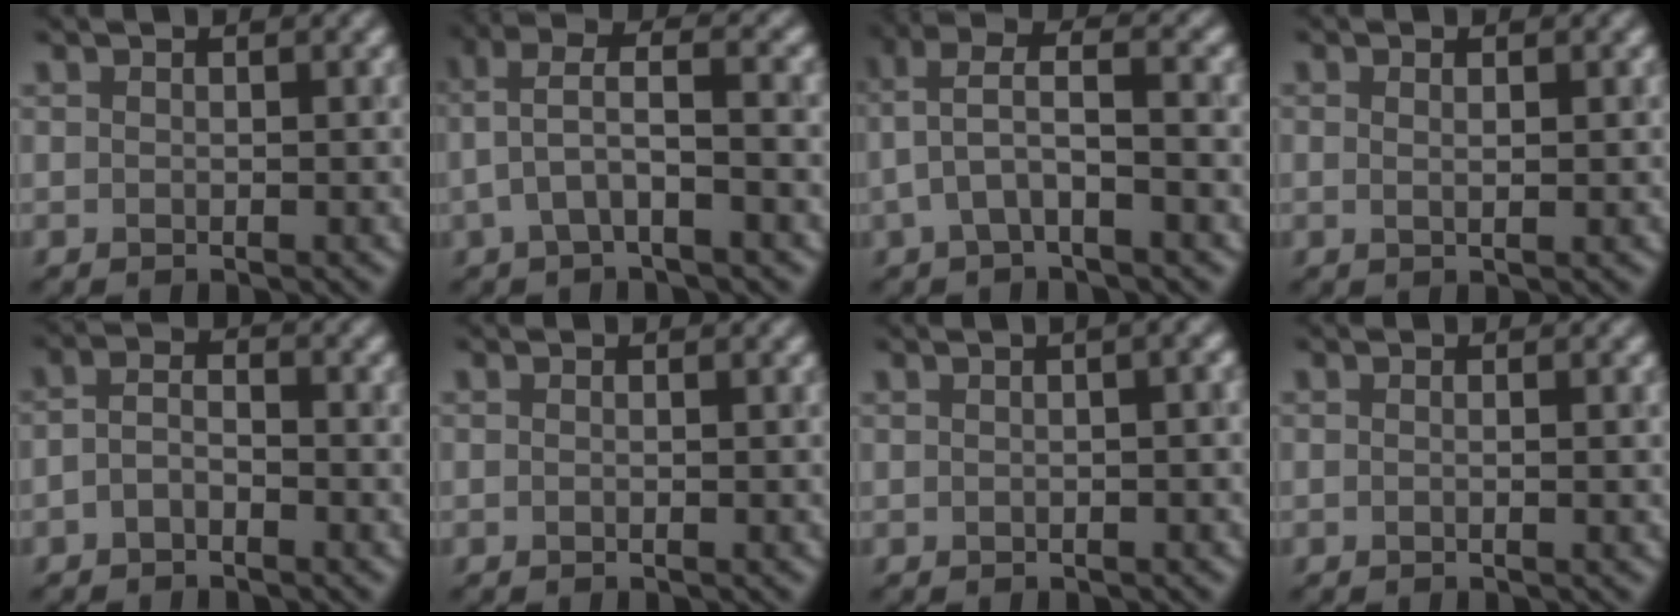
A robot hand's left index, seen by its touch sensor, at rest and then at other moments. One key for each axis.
{"total": 3.2, "fx": -0.5, "fy": 0.7, "fz": 3.1, "tx": -0.072, "ty": 0.019, "tz": -0.009}
{"total": 3.4, "fx": -0.5, "fy": 0.8, "fz": 3.2, "tx": -0.074, "ty": 0.021, "tz": -0.010}
{"total": 1.7, "fx": 0.9, "fy": 0.7, "fz": 1.3, "tx": -0.007, "ty": 0.003, "tz": -0.003}
{"total": 1.5, "fx": -1.2, "fy": 0.5, "fz": 0.7, "tx": -0.021, "ty": 0.003, "tz": -0.024}
{"total": 0.0}
{"total": 6.2, "fx": 1.6, "fy": 3.1, "fz": 5.1, "tx": -0.024, "ty": 0.043, "tz": -0.013}
{"total": 1.3, "fx": 0.0, "fy": 0.7, "fz": 1.1, "tx": 0.000, "ty": -0.007, "tz": -0.018}